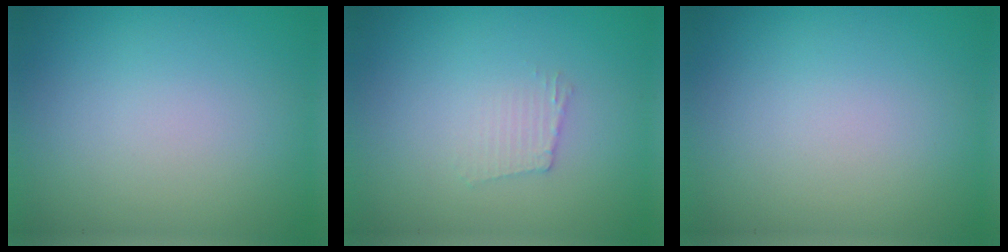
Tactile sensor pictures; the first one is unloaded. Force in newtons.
{"total": 1.2, "press": 1.2, "slide": 0.2}
{"total": 0.0}